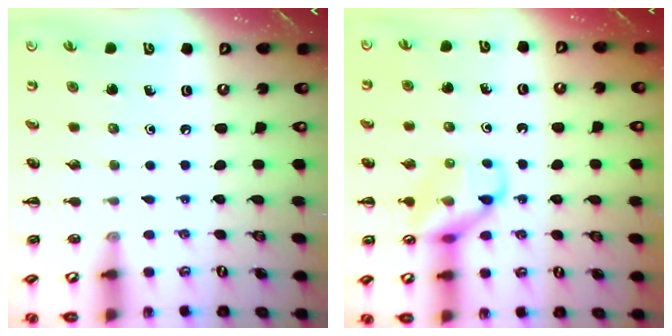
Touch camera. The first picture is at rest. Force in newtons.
{"total": 11.3, "press": 11.2, "slide": 1.5}